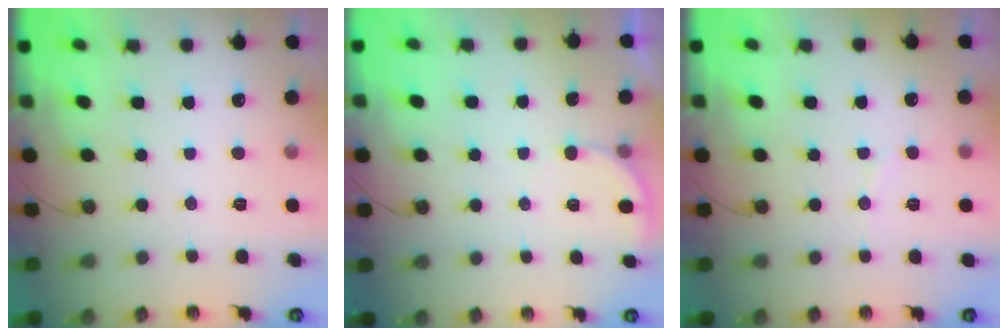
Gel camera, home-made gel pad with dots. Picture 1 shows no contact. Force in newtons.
{"total": 3.4, "press": 3.4, "slide": 0.2}
{"total": 4.0, "press": 4.0, "slide": 0.4}